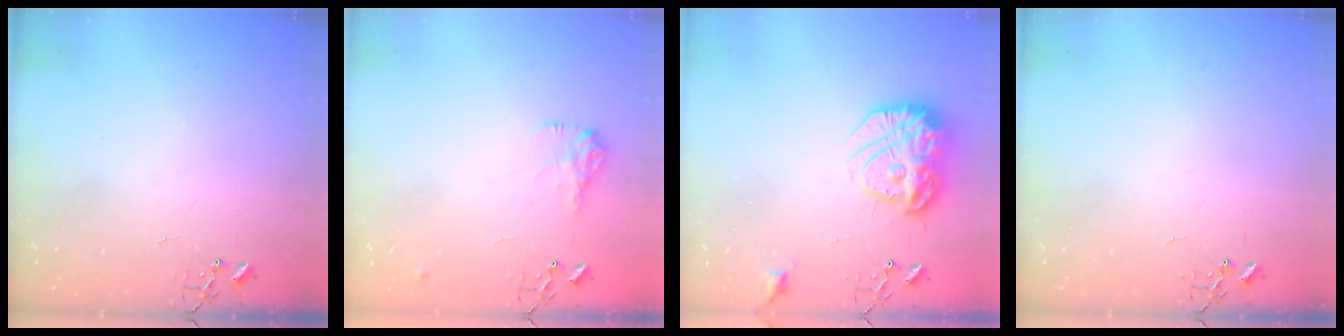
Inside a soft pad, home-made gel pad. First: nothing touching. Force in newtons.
{"total": 9.5, "press": 9.5, "slide": 0.4}
{"total": 18.0, "press": 17.9, "slide": 1.6}
{"total": 0.0}